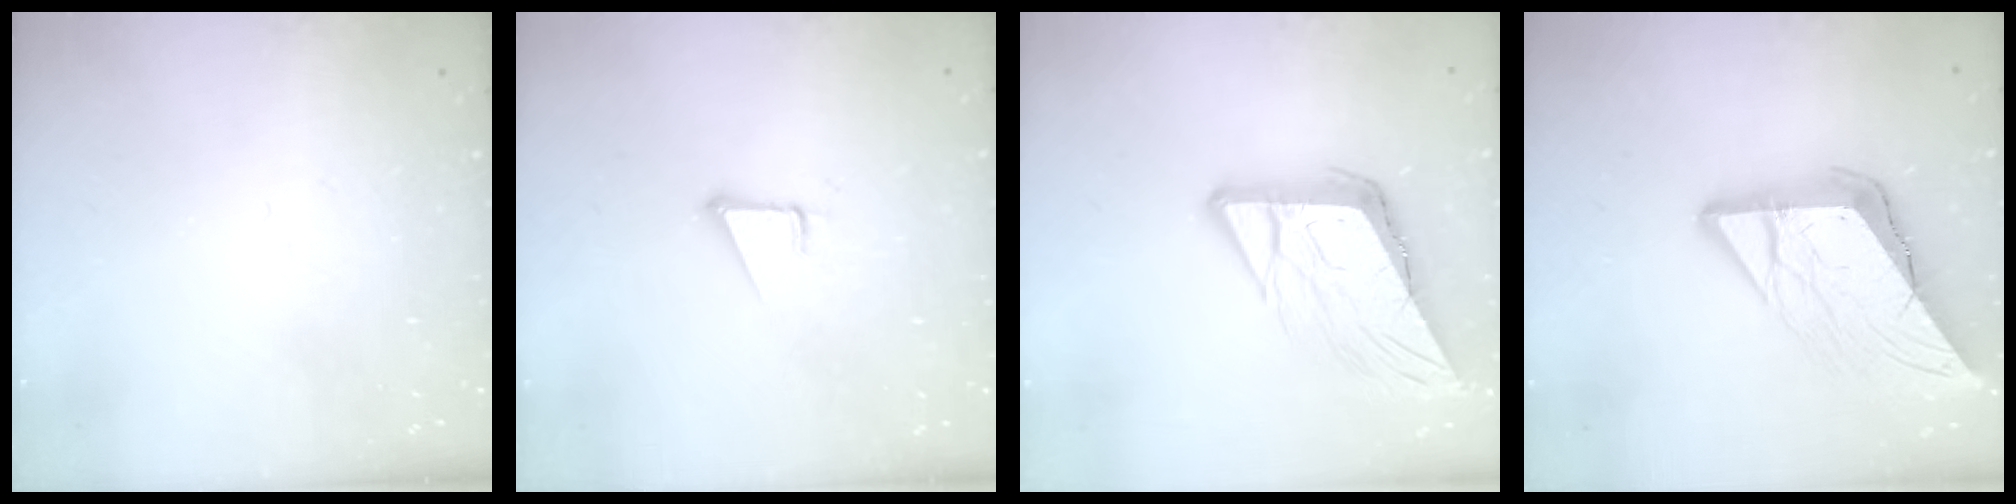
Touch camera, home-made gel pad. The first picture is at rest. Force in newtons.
{"total": 3.7, "press": 2.9, "slide": 2.3}
{"total": 11.0, "press": 10.7, "slide": 2.3}
{"total": 15.9, "press": 15.8, "slide": 1.7}